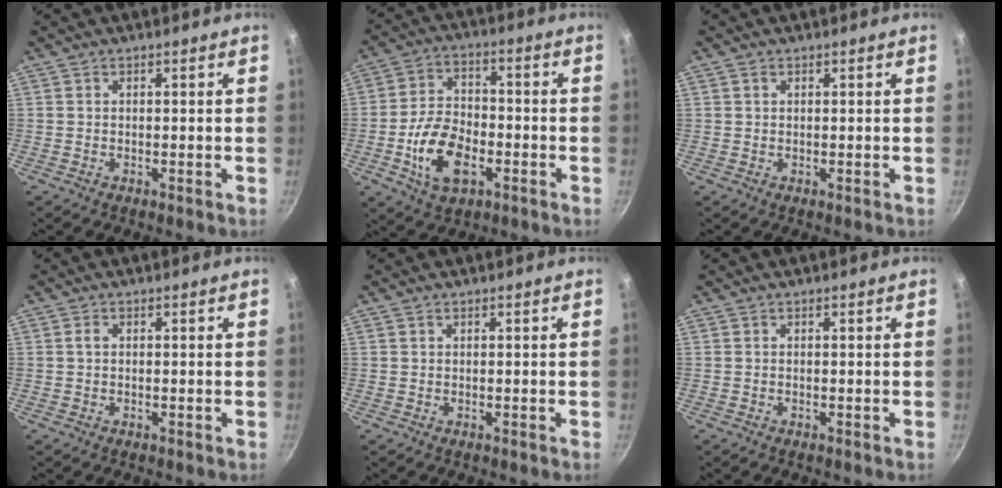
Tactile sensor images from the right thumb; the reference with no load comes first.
{"total": 12.8, "force": [-4.1, 7.7, 9.3], "torque": [-0.157, 0.025, -0.075]}
{"total": 0.9, "force": [0.4, 0.6, 0.4], "torque": [-0.007, 0.001, 0.007]}
{"total": 1.0, "force": [0.2, 0.8, 0.7], "torque": [-0.009, 0.004, 0.002]}
{"total": 0.0}
{"total": 0.0}